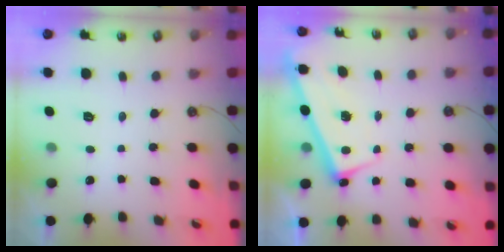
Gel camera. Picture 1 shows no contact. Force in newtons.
{"total": 2.6, "press": 2.4, "slide": 0.9}